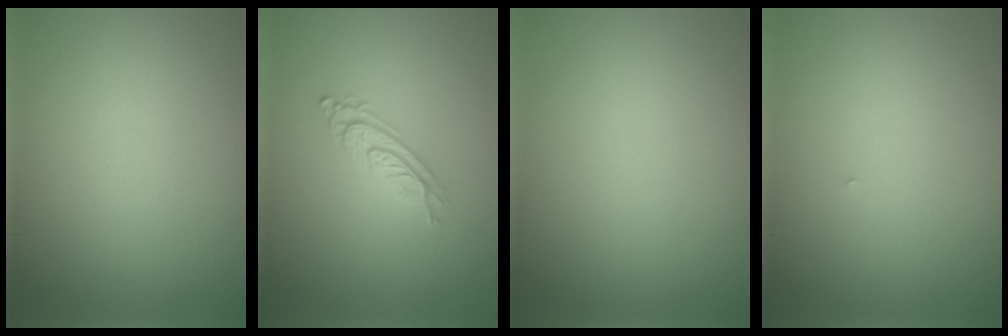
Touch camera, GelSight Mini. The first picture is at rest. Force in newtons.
{"total": 2.8, "press": 2.0, "slide": 2.0}
{"total": 0.0}
{"total": 0.0}